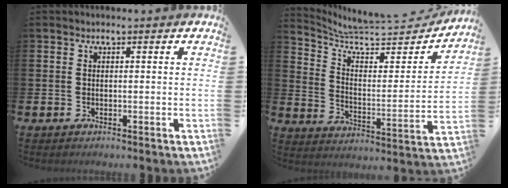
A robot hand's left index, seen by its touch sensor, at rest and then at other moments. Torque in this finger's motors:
{"motor_torque": [0.49, -0.76, 0.03, 0.04]}